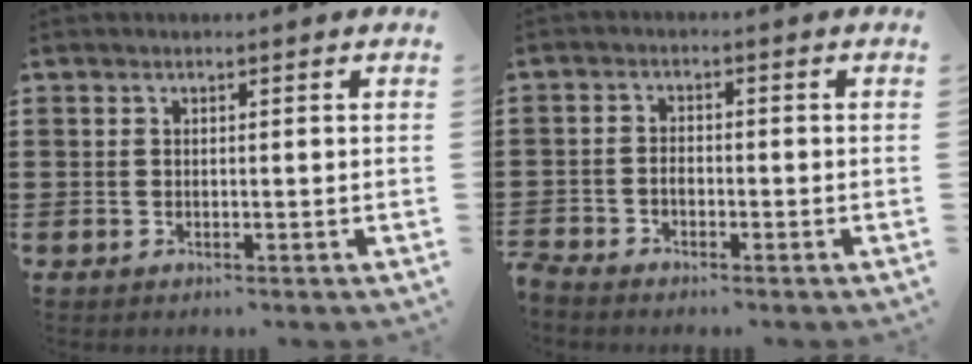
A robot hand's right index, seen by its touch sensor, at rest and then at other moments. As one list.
[{"total": 1.7, "force": [-1.4, 0.8, 0.5], "torque": [-0.014, 0.003, -0.030]}]